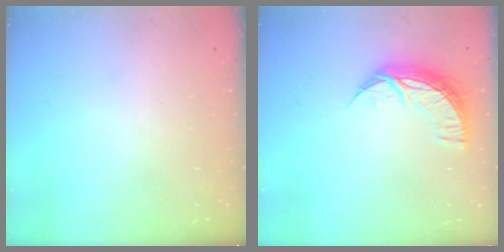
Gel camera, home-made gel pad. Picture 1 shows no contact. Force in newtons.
{"total": 10.0, "press": 10.0, "slide": 0.5}